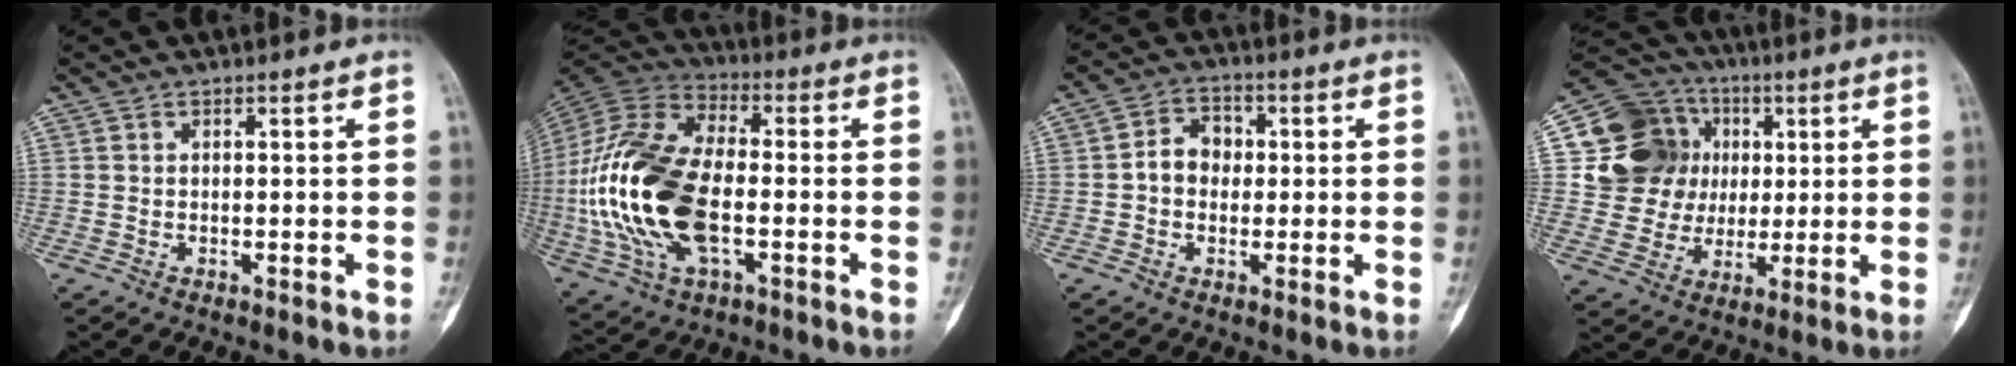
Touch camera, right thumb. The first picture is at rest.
{"total": 24.3, "force": [-3.7, 12.8, 20.4], "torque": [-0.441, 0.008, -0.065]}
{"total": 5.5, "force": [-0.1, 4.5, 3.2], "torque": [-0.031, 0.018, -0.012]}
{"total": 14.8, "force": [2.7, 14.0, 4.2], "torque": [-0.028, 0.020, 0.054]}